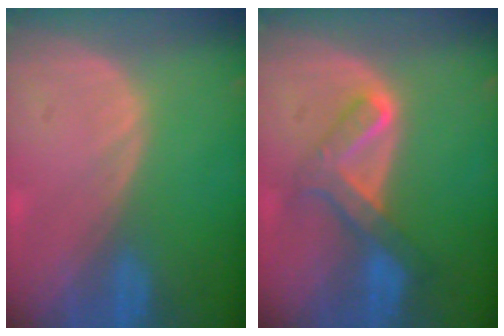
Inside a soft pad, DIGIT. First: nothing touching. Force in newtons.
{"total": 6.4, "press": 6.0, "slide": 2.1}